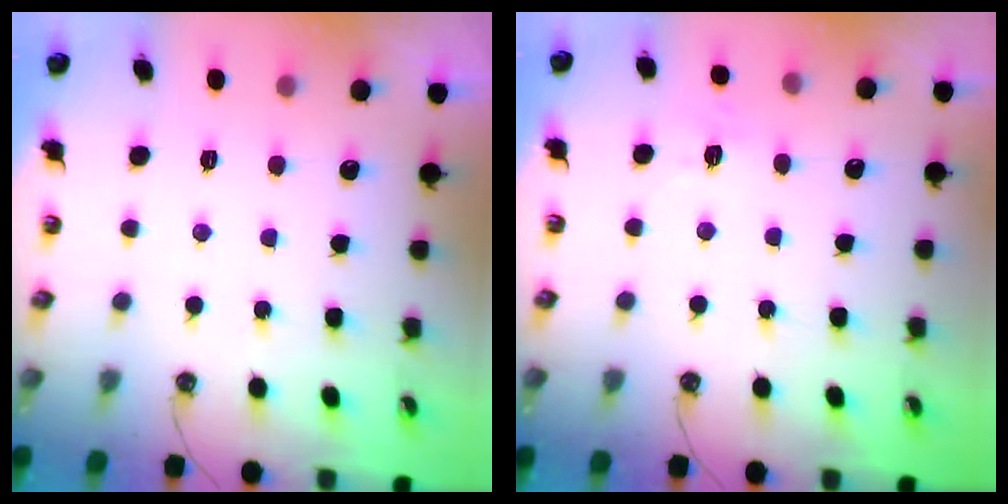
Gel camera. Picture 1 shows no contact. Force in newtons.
{"total": 6.9, "press": 6.9, "slide": 0.6}